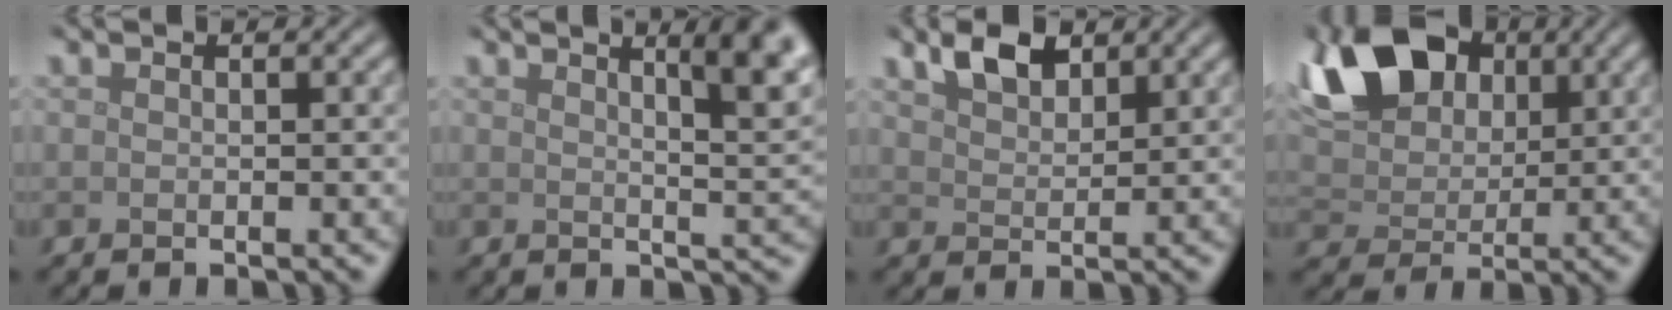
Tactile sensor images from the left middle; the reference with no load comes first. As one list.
[{"total": 6.7, "force": [3.3, 2.1, 5.4], "torque": [-0.033, 0.023, 0.032]}, {"total": 2.9, "force": [2.1, 1.3, 1.5], "torque": [-0.035, 0.005, 0.041]}, {"total": 15.4, "force": [6.4, 10.9, 8.7], "torque": [-0.189, 0.052, 0.109]}]